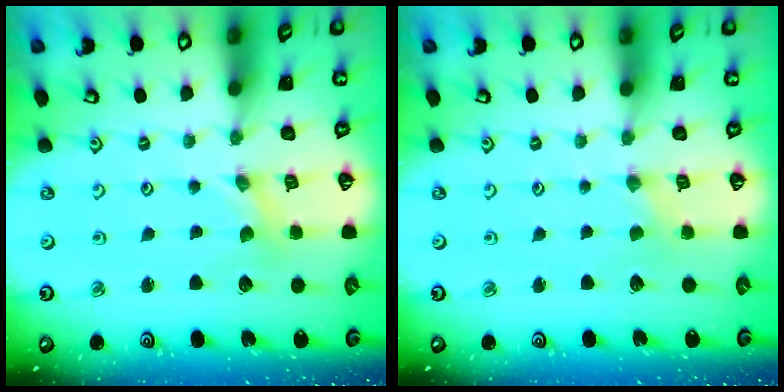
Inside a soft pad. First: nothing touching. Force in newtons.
{"total": 0.0}